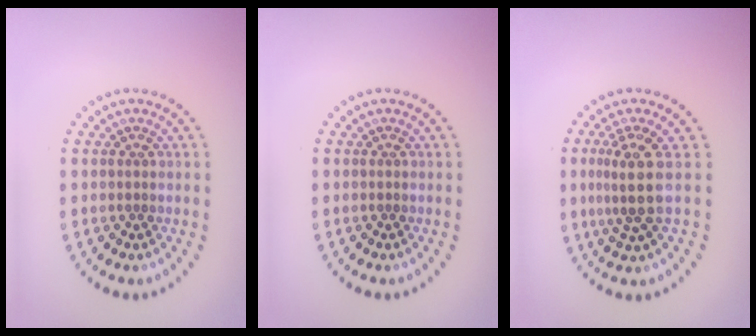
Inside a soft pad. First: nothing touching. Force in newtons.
{"total": 0.0}
{"total": 3.2, "press": 2.5, "slide": 2.1}